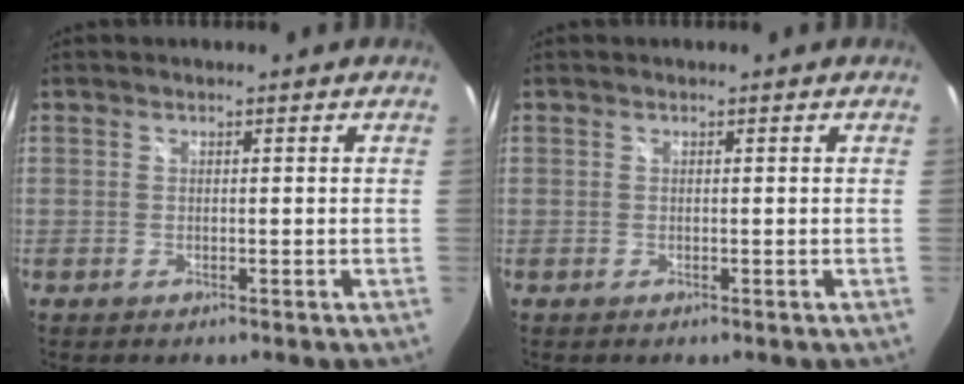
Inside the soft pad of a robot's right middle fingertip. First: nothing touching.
{"total": 0.0}